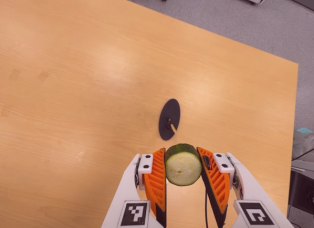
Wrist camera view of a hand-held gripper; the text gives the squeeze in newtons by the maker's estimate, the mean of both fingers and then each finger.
{"total": 9.5, "left": 8.5, "right": 10.5}